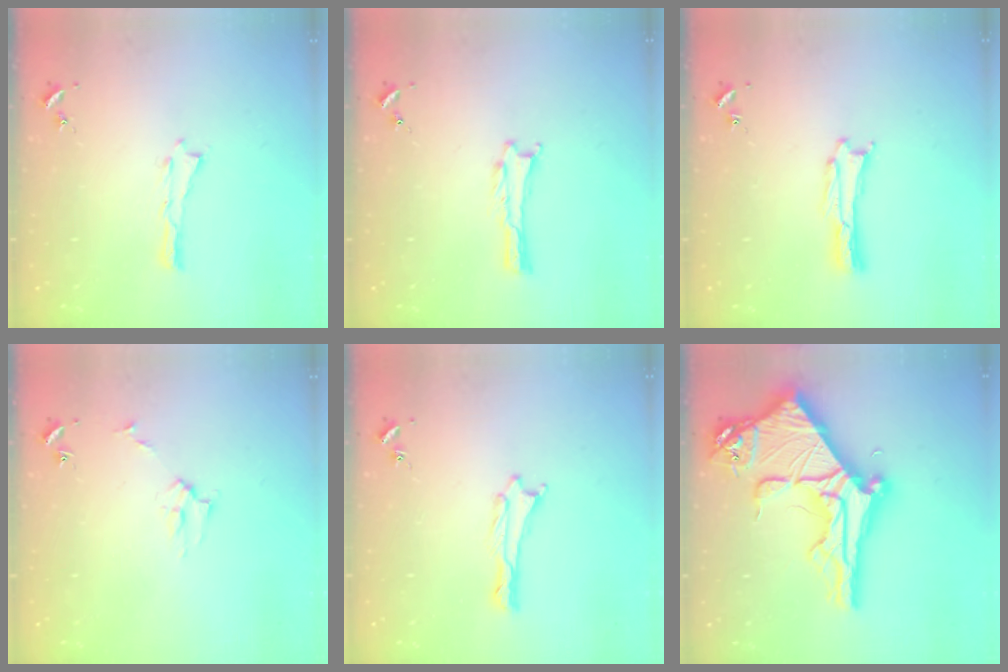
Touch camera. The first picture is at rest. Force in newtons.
{"total": 0.0}
{"total": 0.0}
{"total": 2.7, "press": 2.7, "slide": 0.3}
{"total": 0.0}
{"total": 13.5, "press": 13.4, "slide": 1.4}